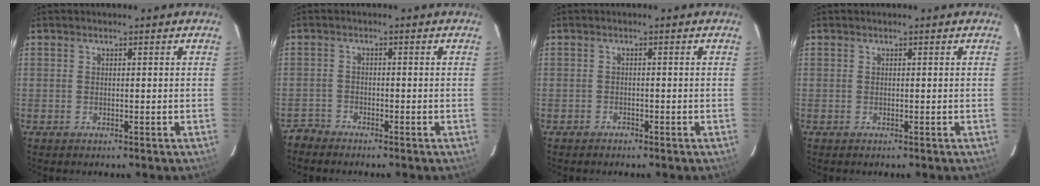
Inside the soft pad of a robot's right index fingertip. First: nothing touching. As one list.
[{"total": 2.4, "force": [-2.2, 0.8, -0.3], "torque": [0.000, 0.003, -0.051]}, {"total": 1.2, "force": [-1.0, 0.6, 0.0], "torque": [-0.006, 0.007, -0.018]}, {"total": 0.0}]